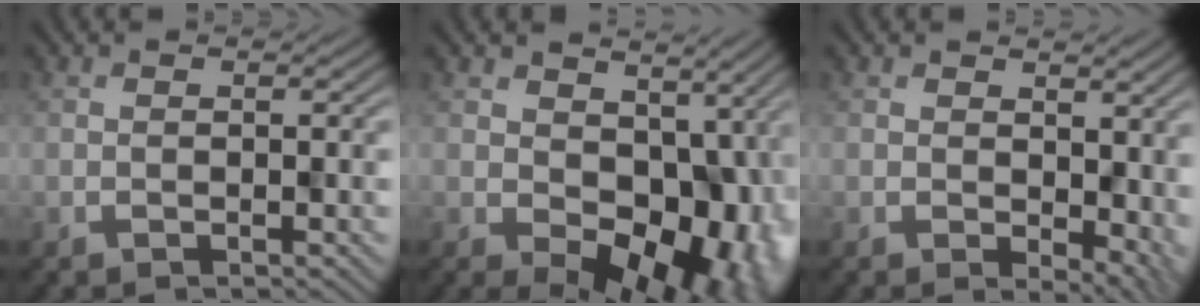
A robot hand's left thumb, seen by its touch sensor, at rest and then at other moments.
{"total": 13.0, "force": [-1.0, 8.6, 9.7], "torque": [-0.122, -0.037, 0.004]}
{"total": 5.5, "force": [-0.8, 3.4, 4.3], "torque": [-0.052, -0.024, 0.011]}